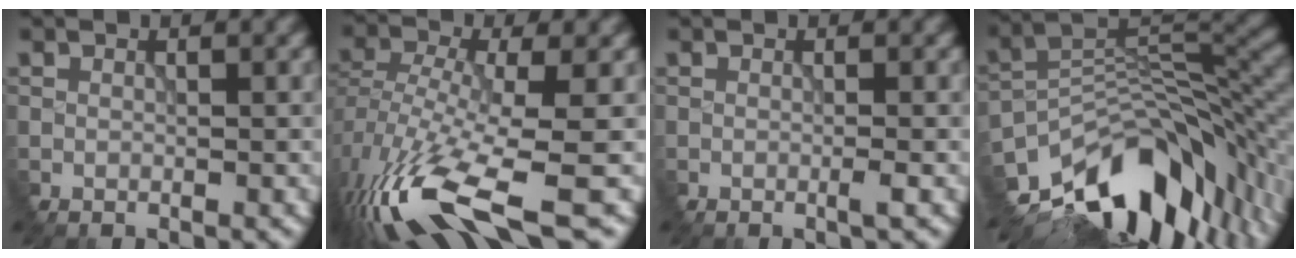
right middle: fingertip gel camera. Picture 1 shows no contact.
{"total": 11.1, "force": [-5.9, 3.2, 8.8], "torque": [-0.186, -0.021, -0.102]}
{"total": 0.6, "force": [-0.3, -0.4, 0.4], "torque": [-0.006, -0.003, -0.007]}
{"total": 13.2, "force": [-9.1, 5.9, 7.5], "torque": [-0.122, 0.007, -0.151]}